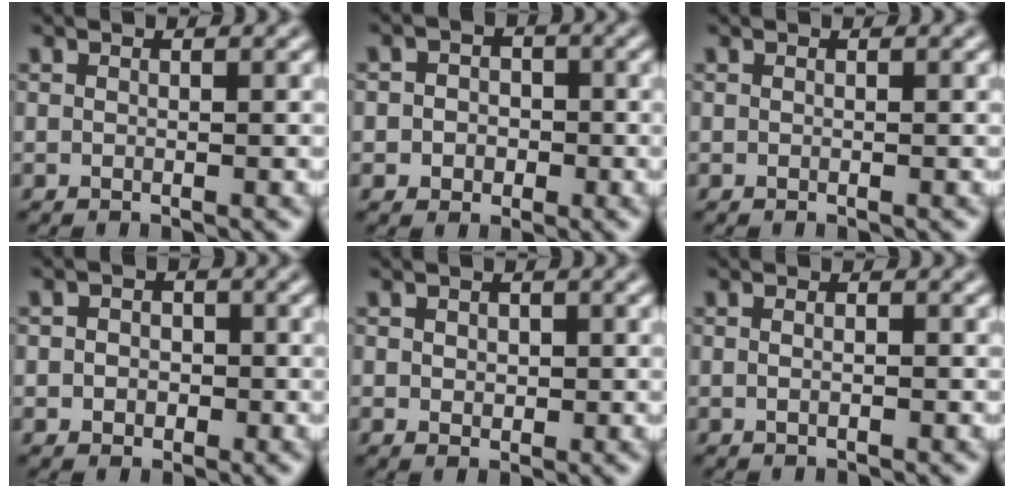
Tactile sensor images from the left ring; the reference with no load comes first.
{"total": 3.3, "force": [-0.3, 3.1, 1.1], "torque": [0.010, 0.011, -0.031]}
{"total": 0.0}
{"total": 2.8, "force": [0.0, 2.5, 1.2], "torque": [0.005, 0.004, -0.024]}
{"total": 1.4, "force": [0.2, 1.1, 0.8], "torque": [-0.011, -0.002, 0.003]}
{"total": 2.4, "force": [0.5, 1.5, 1.7], "torque": [-0.008, 0.018, -0.018]}